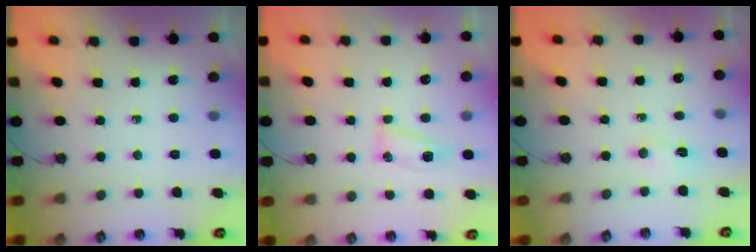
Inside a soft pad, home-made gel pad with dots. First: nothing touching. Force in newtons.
{"total": 5.8, "press": 5.6, "slide": 1.6}
{"total": 2.3, "press": 2.2, "slide": 0.7}